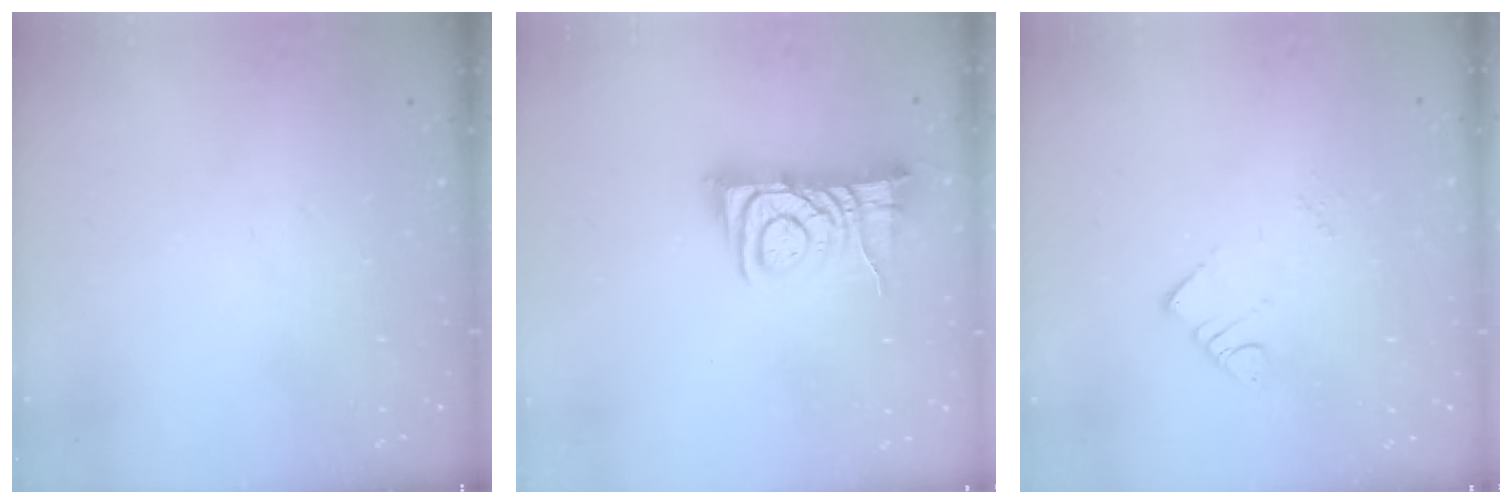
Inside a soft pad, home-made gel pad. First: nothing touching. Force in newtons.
{"total": 8.0, "press": 8.0, "slide": 0.7}
{"total": 2.6, "press": 2.6, "slide": 0.1}